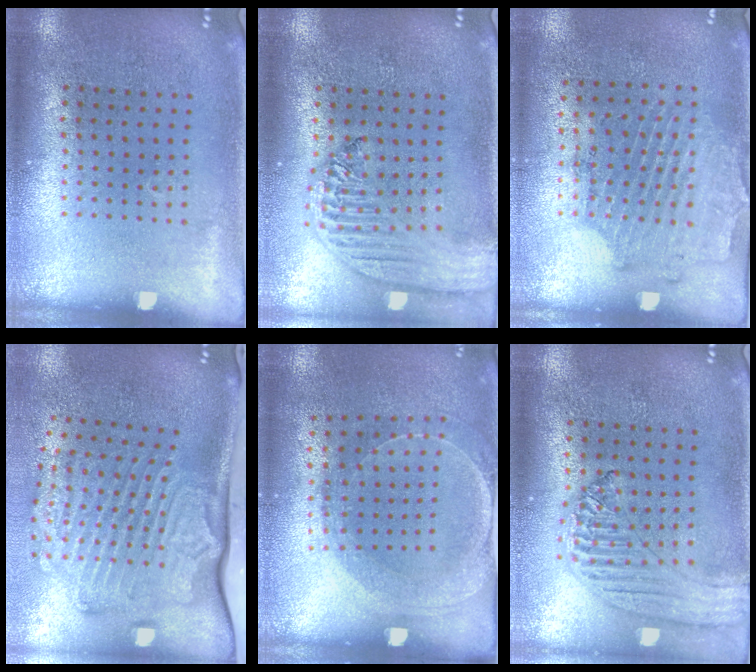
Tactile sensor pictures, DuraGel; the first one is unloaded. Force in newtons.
{"total": 2.4, "press": 2.1, "slide": 1.3}
{"total": 1.7, "press": 1.4, "slide": 0.9}
{"total": 3.6, "press": 2.5, "slide": 2.6}
{"total": 1.5, "press": 1.5, "slide": 0.4}
{"total": 1.2, "press": 1.2, "slide": 0.2}